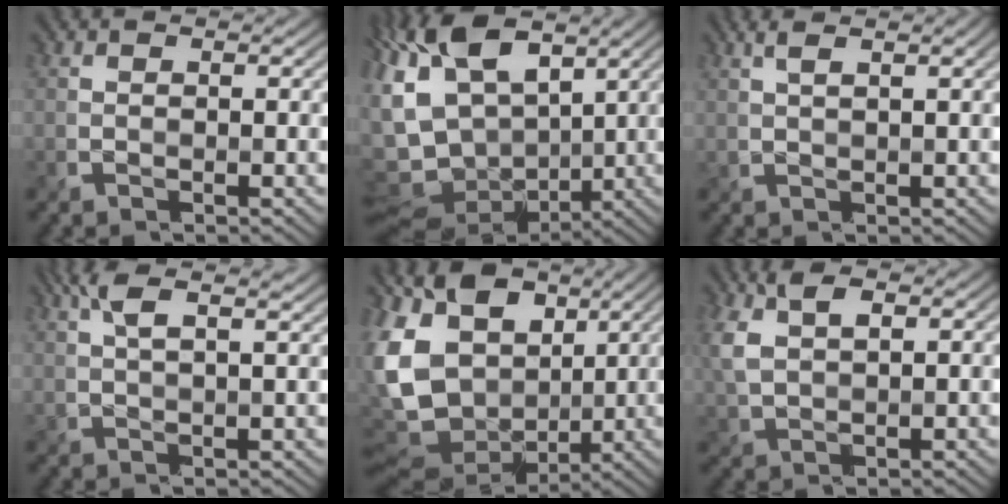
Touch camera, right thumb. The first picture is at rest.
{"total": 14.2, "force": [3.0, 9.0, 10.5], "torque": [-0.243, -0.007, 0.068]}
{"total": 3.1, "force": [1.6, 0.3, 2.6], "torque": [-0.051, 0.012, 0.032]}
{"total": 5.3, "force": [2.9, 1.1, 4.3], "torque": [-0.094, 0.014, 0.057]}
{"total": 17.6, "force": [1.7, 13.1, 11.6], "torque": [-0.295, -0.003, 0.060]}
{"total": 5.7, "force": [1.9, 3.2, 4.4], "torque": [-0.107, 0.007, 0.035]}